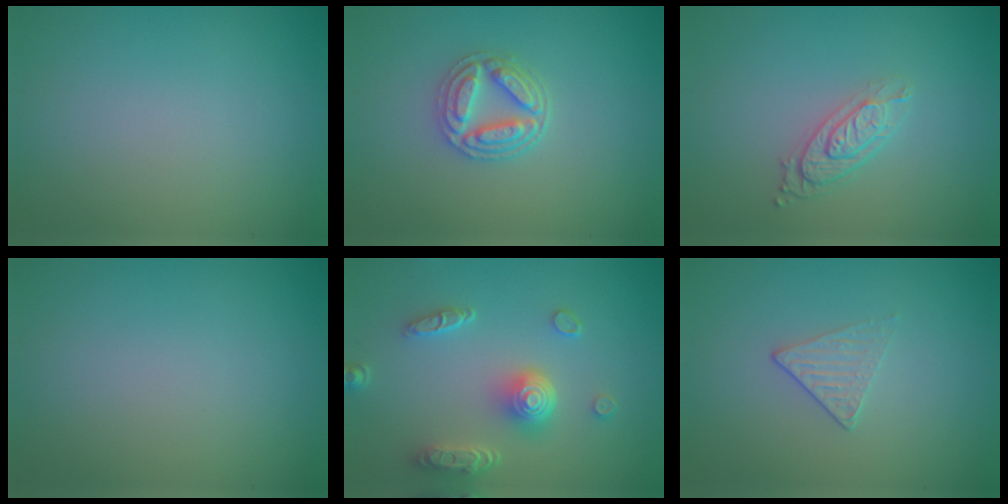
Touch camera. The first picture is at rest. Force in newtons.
{"total": 3.7, "press": 3.3, "slide": 1.7}
{"total": 3.1, "press": 2.2, "slide": 2.2}
{"total": 0.0}
{"total": 5.2, "press": 4.0, "slide": 3.2}
{"total": 1.3, "press": 0.9, "slide": 0.9}